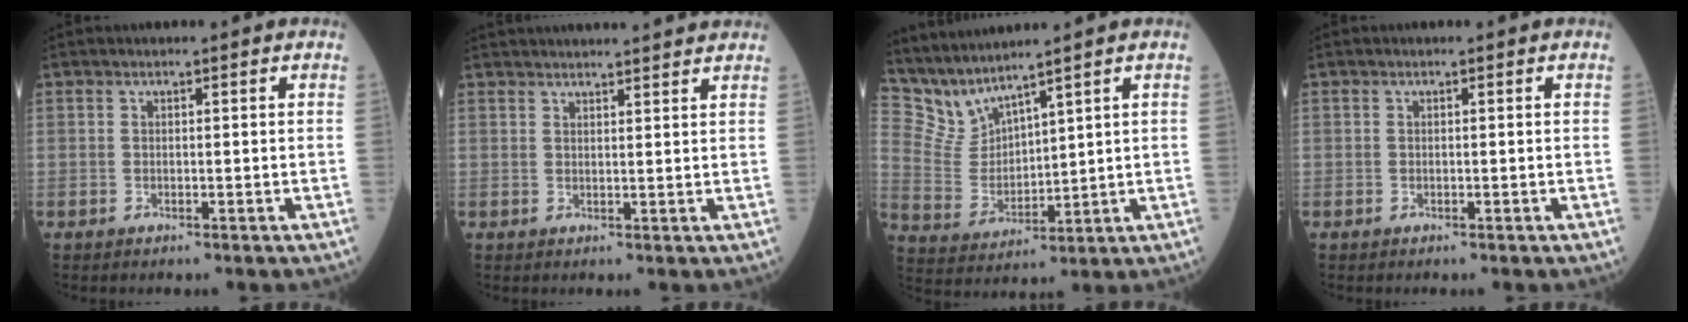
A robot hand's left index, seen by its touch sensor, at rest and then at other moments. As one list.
[{"total": 13.0, "force": [12.4, 0.9, 4.0], "torque": [-0.054, 0.034, 0.157]}, {"total": 6.5, "force": [6.4, -0.3, 1.2], "torque": [-0.053, -0.001, 0.154]}, {"total": 0.0}]